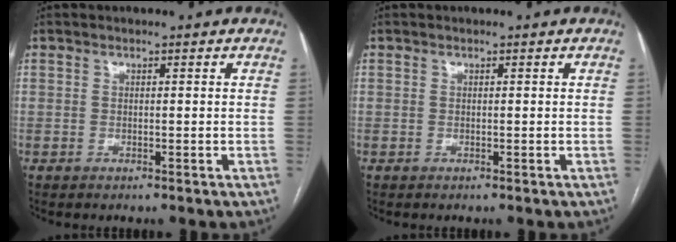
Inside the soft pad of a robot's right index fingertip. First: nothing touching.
{"total": 0.0}